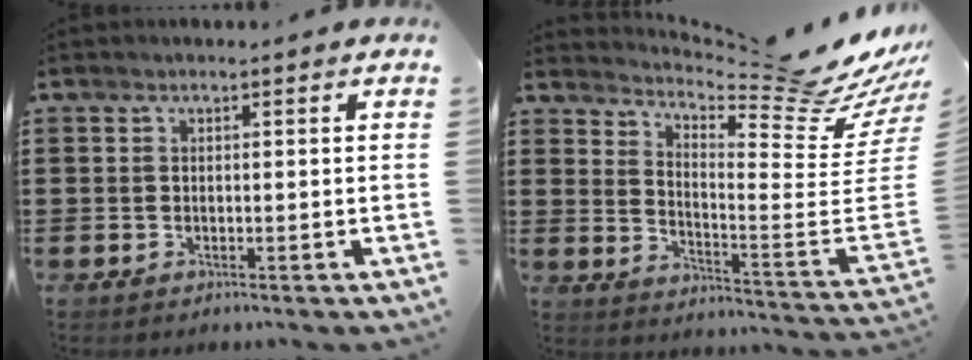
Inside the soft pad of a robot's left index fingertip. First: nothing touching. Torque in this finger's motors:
{"motor_torque": [-2.14, 0.00, -0.12, 0.00]}